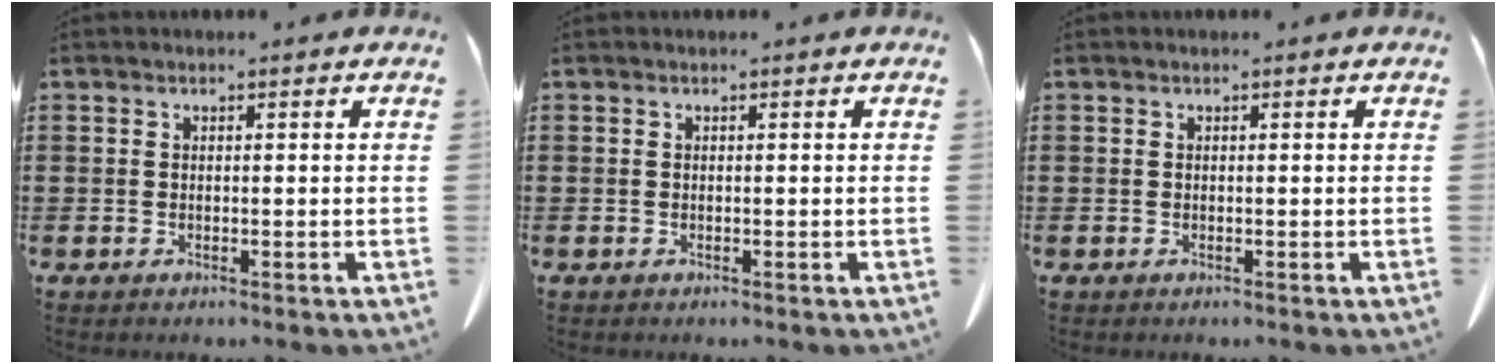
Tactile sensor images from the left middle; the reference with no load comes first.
{"total": 0.0}
{"total": 0.0}